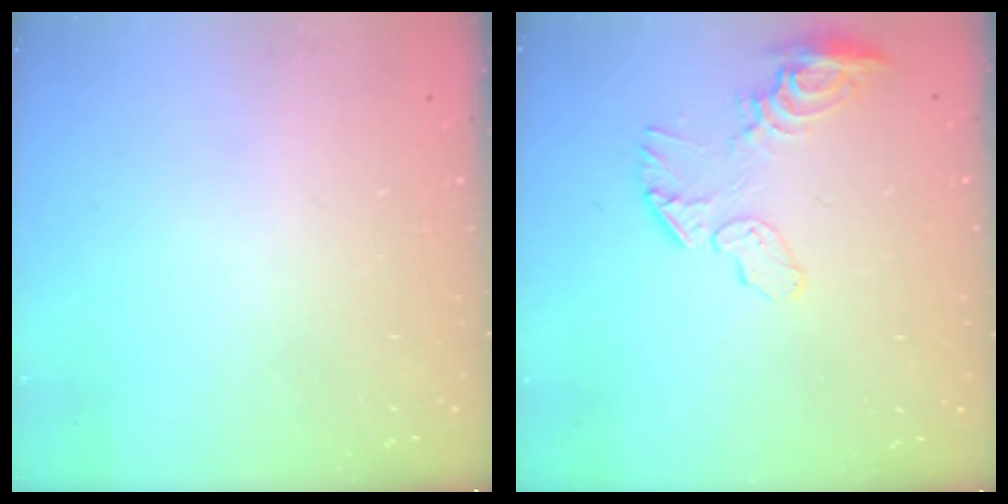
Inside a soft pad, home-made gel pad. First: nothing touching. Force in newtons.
{"total": 10.3, "press": 10.2, "slide": 1.1}